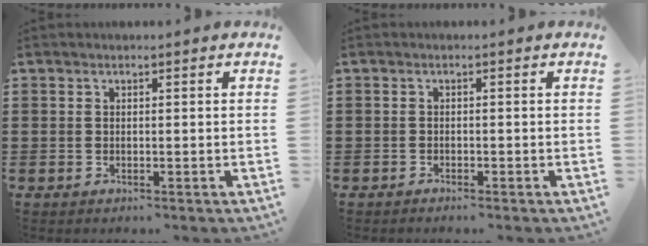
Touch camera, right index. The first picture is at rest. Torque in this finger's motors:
{"motor_torque": [0.45, -0.38, -0.03, -0.01]}